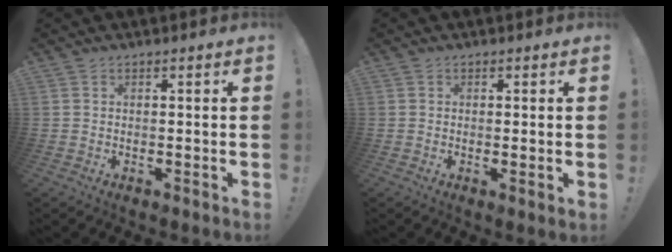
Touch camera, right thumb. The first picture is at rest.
{"total": 1.6, "force": [0.5, 0.2, 1.4], "torque": [-0.015, -0.004, 0.008]}